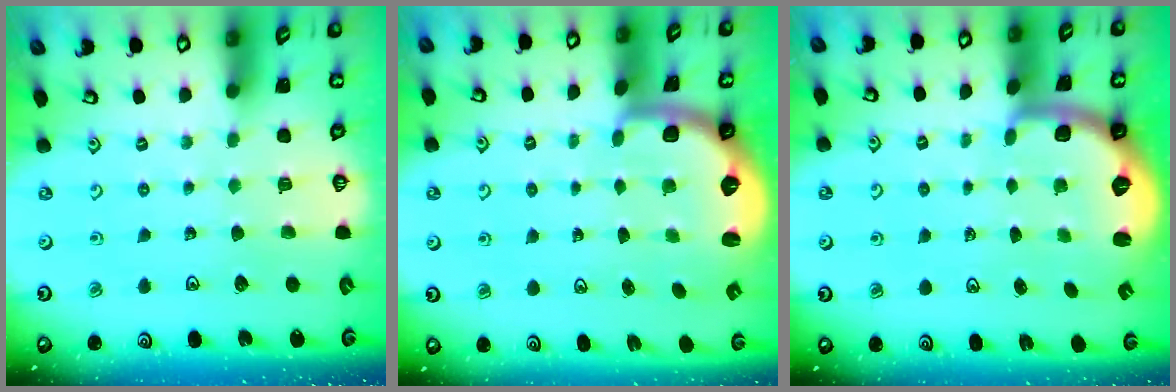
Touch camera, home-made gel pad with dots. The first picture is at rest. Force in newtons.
{"total": 2.1, "press": 2.0, "slide": 0.8}
{"total": 1.9, "press": 1.8, "slide": 0.4}